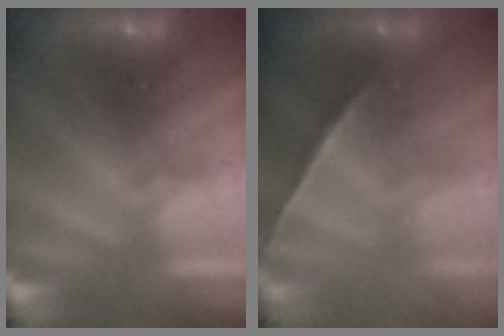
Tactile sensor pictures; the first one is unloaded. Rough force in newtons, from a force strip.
{"total": 1.1}